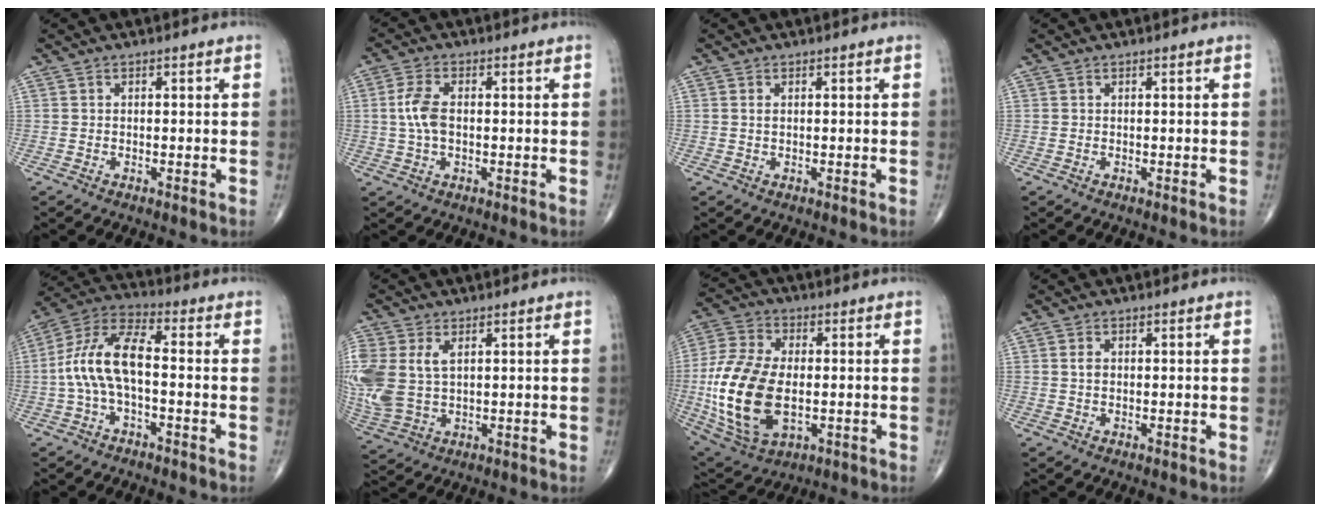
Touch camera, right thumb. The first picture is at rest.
{"total": 5.7, "force": [0.2, 3.0, 4.8], "torque": [-0.110, 0.006, 0.000]}
{"total": 0.9, "force": [0.2, 0.4, 0.7], "torque": [-0.017, 0.001, 0.006]}
{"total": 0.0}
{"total": 11.7, "force": [-1.2, 5.4, 10.4], "torque": [-0.216, 0.043, -0.031]}
{"total": 13.3, "force": [2.4, 8.6, 9.9], "torque": [-0.262, 0.000, 0.057]}
{"total": 20.0, "force": [-2.1, 11.5, 16.3], "torque": [-0.341, -0.007, -0.029]}
{"total": 1.6, "force": [0.2, 1.0, 1.2], "torque": [-0.021, 0.000, 0.006]}